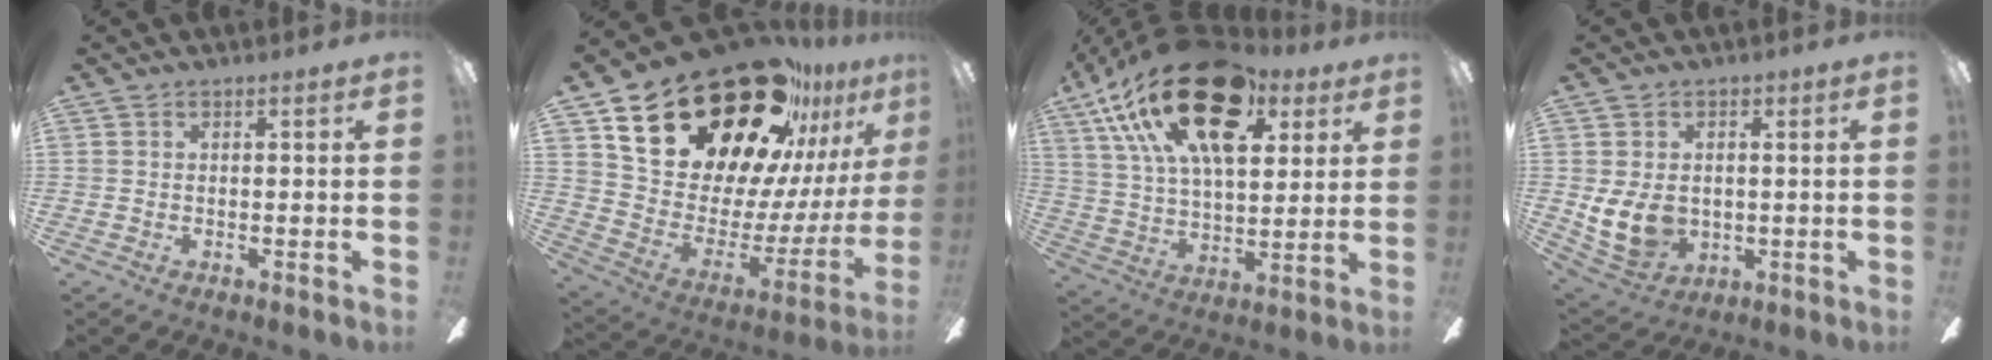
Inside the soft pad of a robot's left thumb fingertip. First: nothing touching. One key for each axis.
{"total": 32.3, "fx": 22.8, "fy": 15.3, "fz": 17.1, "tx": -0.250, "ty": -0.154, "tz": 0.426}
{"total": 26.8, "fx": 14.6, "fy": 13.4, "fz": 18.0, "tx": -0.306, "ty": -0.068, "tz": 0.248}
{"total": 10.7, "fx": -0.3, "fy": 8.3, "fz": 6.7, "tx": -0.149, "ty": 0.001, "tz": -0.002}